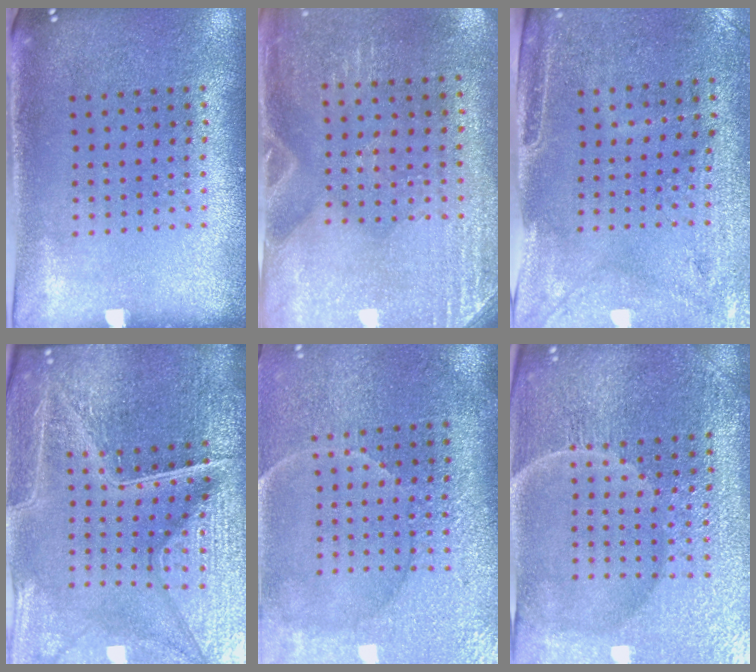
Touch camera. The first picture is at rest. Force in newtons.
{"total": 2.8, "press": 2.5, "slide": 1.3}
{"total": 3.0, "press": 2.5, "slide": 1.5}
{"total": 7.1, "press": 6.2, "slide": 3.4}
{"total": 4.1, "press": 3.7, "slide": 1.7}
{"total": 5.6, "press": 5.2, "slide": 2.1}